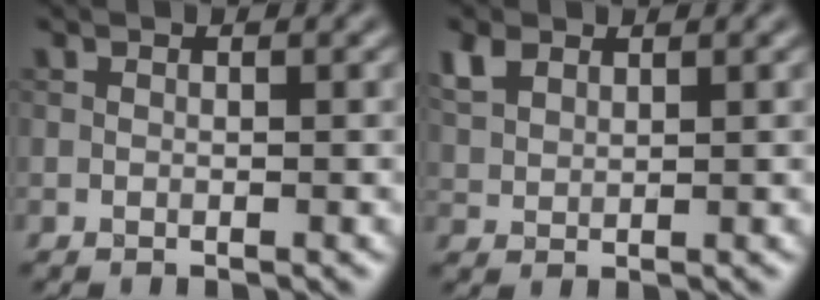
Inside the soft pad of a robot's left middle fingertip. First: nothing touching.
{"total": 2.5, "force": [1.6, 1.5, 1.2], "torque": [-0.033, 0.004, 0.036]}